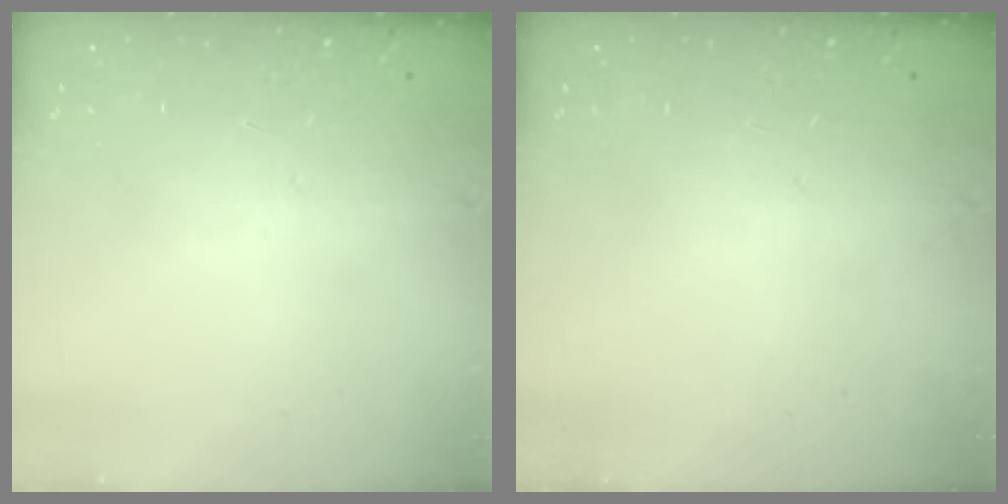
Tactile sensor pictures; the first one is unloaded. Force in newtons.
{"total": 0.0}